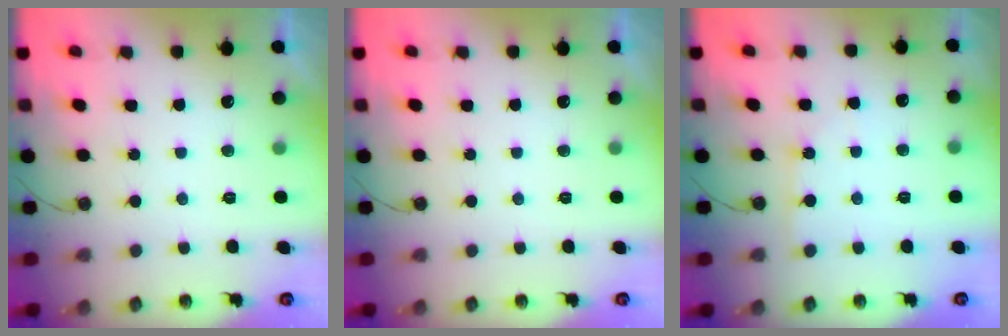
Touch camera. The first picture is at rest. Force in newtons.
{"total": 0.0}
{"total": 2.8, "press": 2.7, "slide": 0.4}